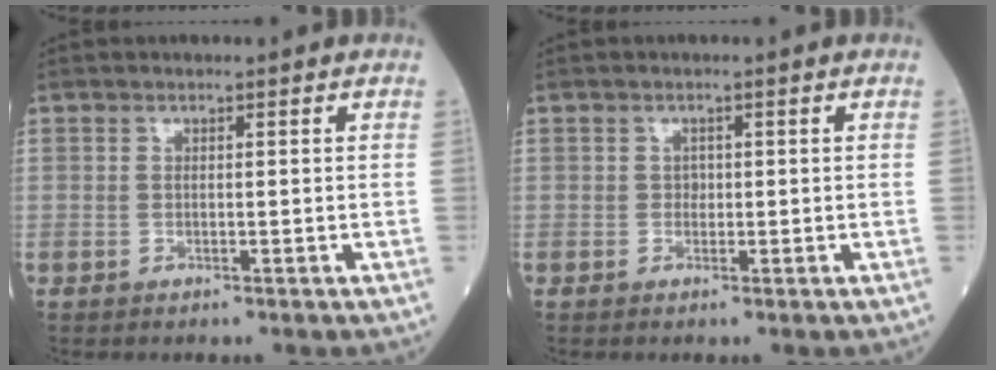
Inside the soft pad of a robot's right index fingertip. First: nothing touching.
{"total": 0.9, "force": [0.0, 0.7, 0.4], "torque": [-0.004, 0.003, -0.002]}